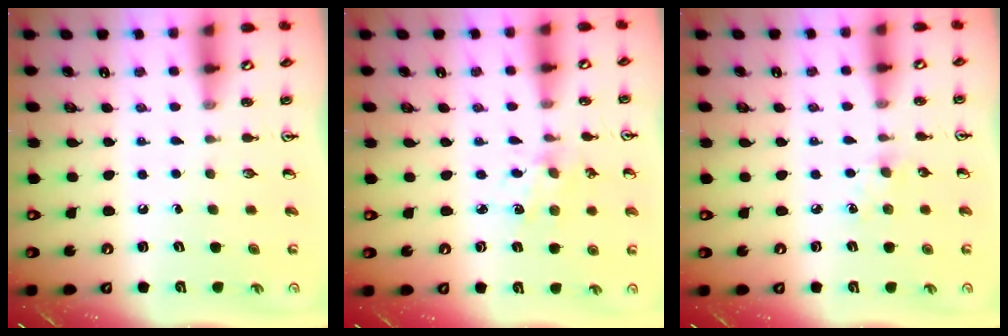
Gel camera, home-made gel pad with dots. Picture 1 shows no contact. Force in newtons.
{"total": 2.3, "press": 2.3, "slide": 0.4}
{"total": 4.1, "press": 4.0, "slide": 0.6}